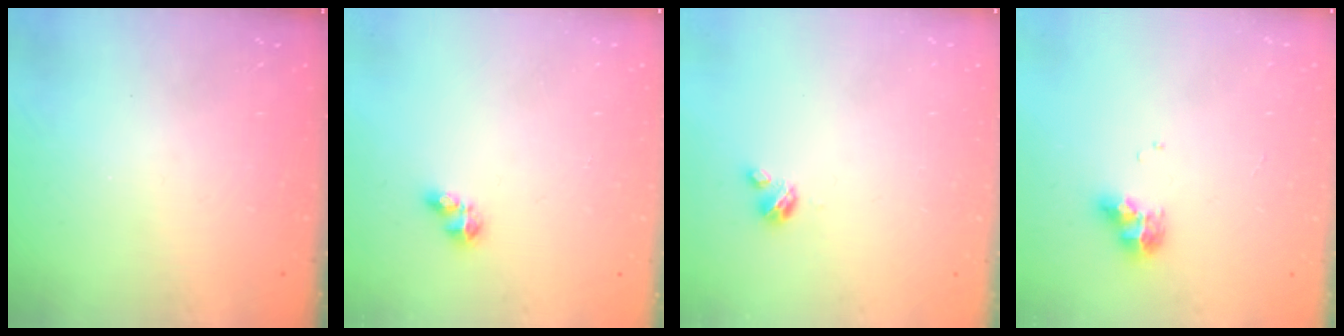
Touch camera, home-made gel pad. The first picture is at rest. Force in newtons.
{"total": 5.7, "press": 5.7, "slide": 0.5}
{"total": 2.7, "press": 2.7, "slide": 0.3}
{"total": 7.7, "press": 7.7, "slide": 0.6}